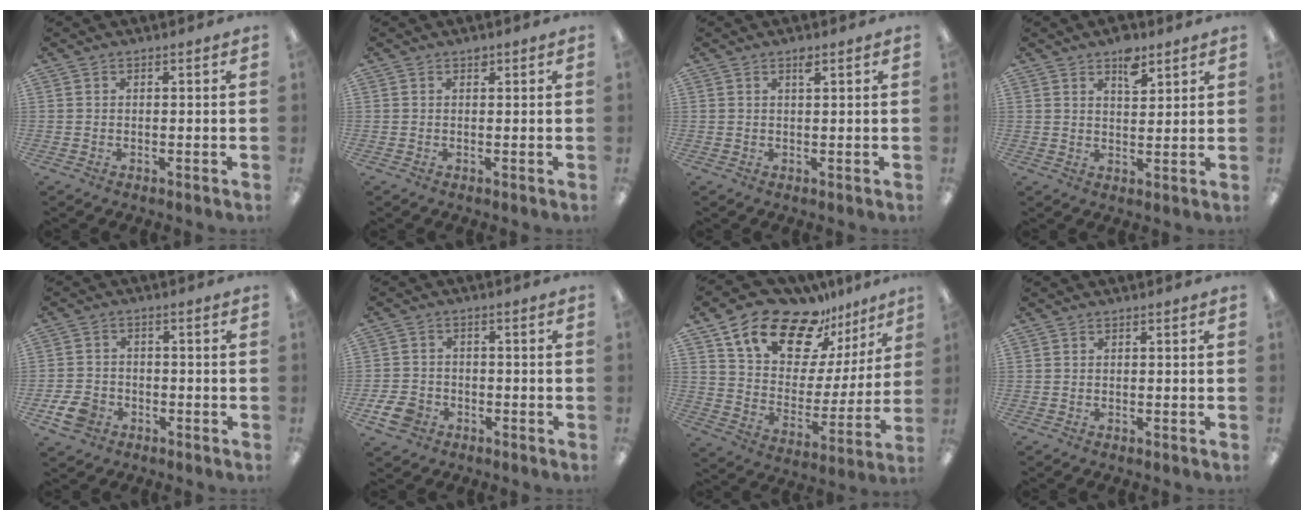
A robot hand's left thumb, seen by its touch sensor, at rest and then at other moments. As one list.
[{"total": 0.7, "force": [0.6, 0.3, 0.2], "torque": [-0.004, 0.000, 0.010]}, {"total": 1.5, "force": [1.1, 0.2, 1.0], "torque": [-0.016, -0.004, 0.017]}, {"total": 6.2, "force": [4.4, 2.9, 3.3], "torque": [-0.027, -0.030, 0.070]}, {"total": 5.6, "force": [-3.1, 4.0, 2.5], "torque": [-0.054, 0.011, -0.056]}, {"total": 5.6, "force": [-3.0, 4.0, 2.3], "torque": [-0.052, 0.011, -0.056]}, {"total": 18.3, "force": [14.4, 8.8, 7.1], "torque": [-0.139, -0.105, 0.257]}, {"total": 0.0}]